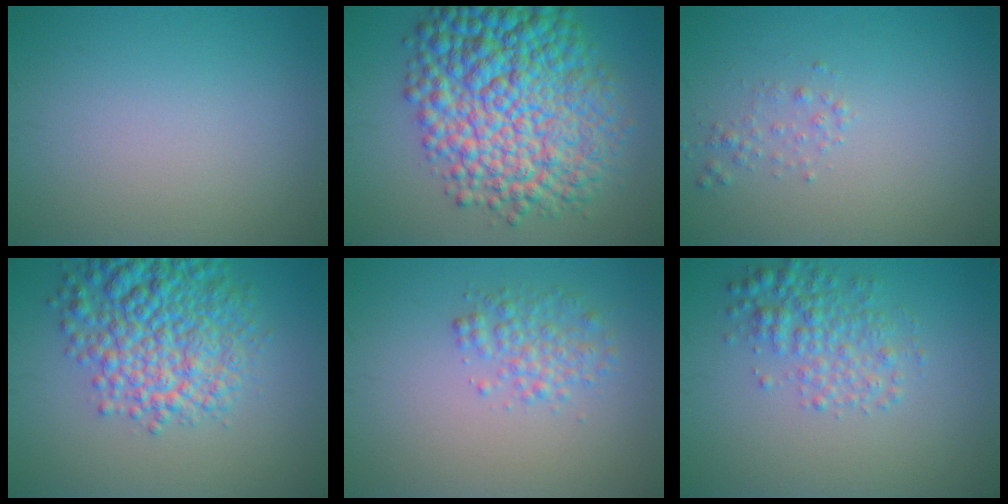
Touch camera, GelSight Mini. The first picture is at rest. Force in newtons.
{"total": 13.2, "press": 13.2, "slide": 0.2}
{"total": 1.0, "press": 1.0, "slide": 0.0}
{"total": 8.0, "press": 8.0, "slide": 0.3}
{"total": 2.4, "press": 2.4, "slide": 0.1}
{"total": 3.3, "press": 3.3, "slide": 0.1}